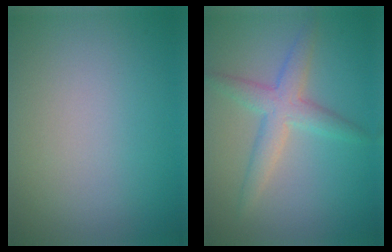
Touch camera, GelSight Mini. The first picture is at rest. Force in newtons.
{"total": 3.5, "press": 3.5, "slide": 0.1}